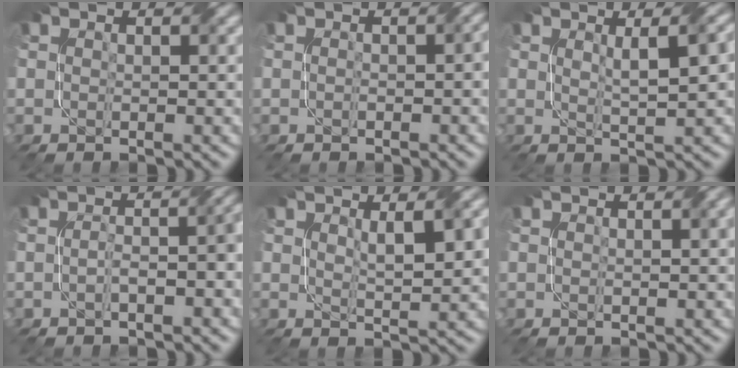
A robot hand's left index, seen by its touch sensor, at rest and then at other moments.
{"total": 1.5, "force": [-0.2, 0.6, 1.3], "torque": [-0.018, -0.001, -0.002]}
{"total": 3.9, "force": [1.2, 0.8, 3.6], "torque": [-0.049, 0.005, 0.020]}
{"total": 3.8, "force": [-0.8, 1.3, 3.5], "torque": [-0.036, 0.012, -0.016]}
{"total": 3.0, "force": [1.1, 0.8, 2.7], "torque": [-0.045, -0.001, 0.022]}
{"total": 1.5, "force": [0.5, 0.5, 1.3], "torque": [-0.012, 0.005, 0.001]}